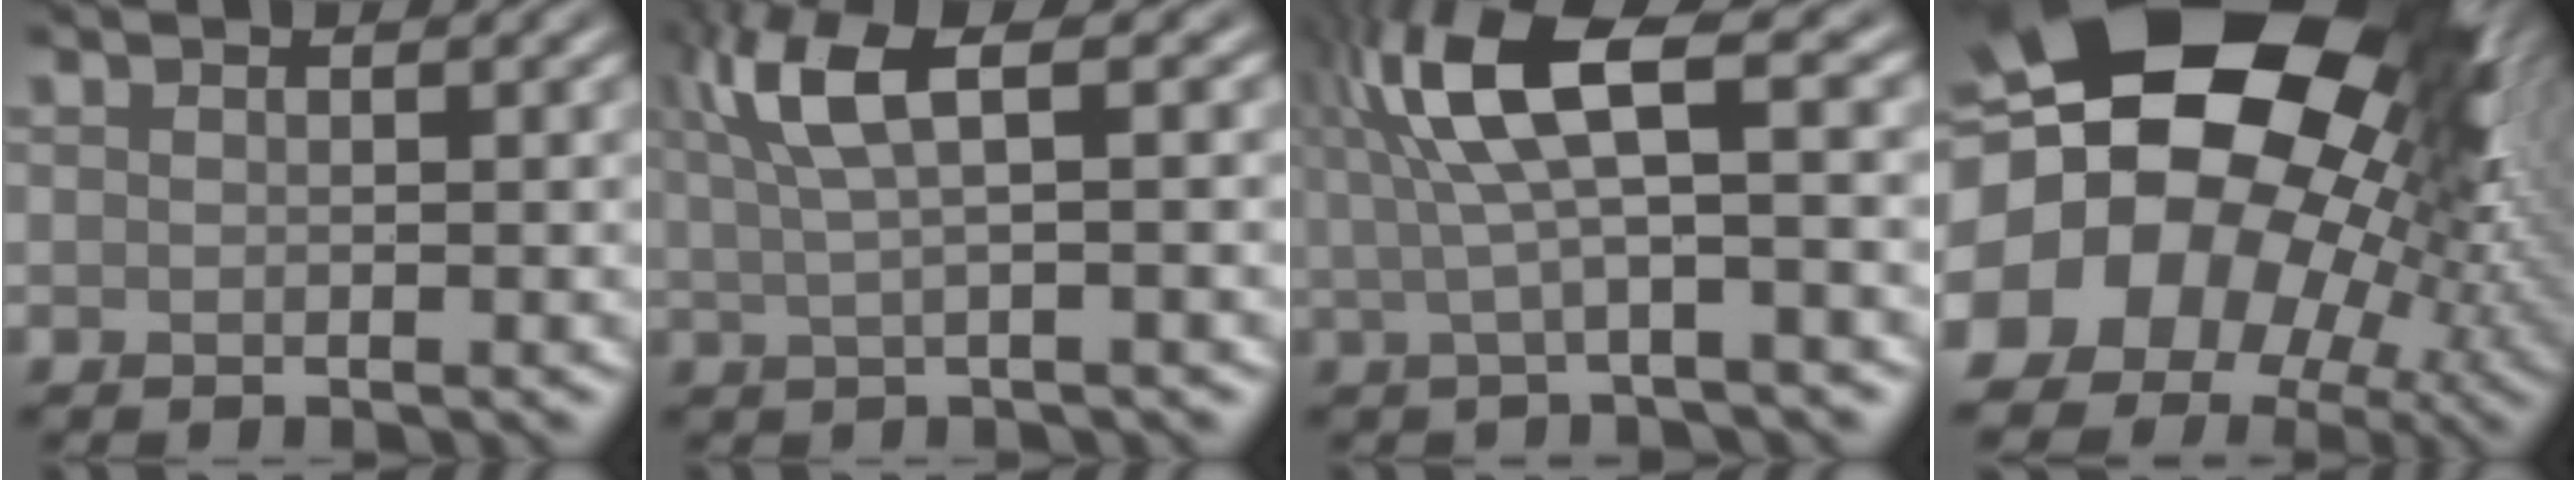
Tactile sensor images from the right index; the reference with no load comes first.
{"total": 5.3, "force": [2.0, 1.3, 4.8], "torque": [-0.097, 0.013, 0.039]}
{"total": 7.3, "force": [1.7, 1.6, 6.9], "torque": [-0.141, 0.014, 0.028]}
{"total": 23.0, "force": [1.3, 17.4, 15.0], "torque": [-0.218, -0.005, -0.027]}